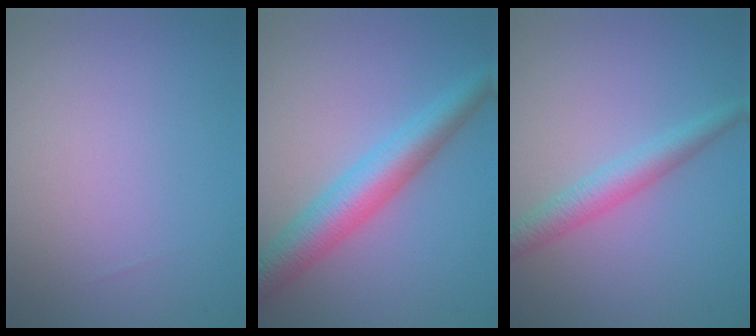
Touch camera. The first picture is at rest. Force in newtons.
{"total": 5.5, "press": 5.5, "slide": 0.1}
{"total": 2.9, "press": 2.9, "slide": 0.0}